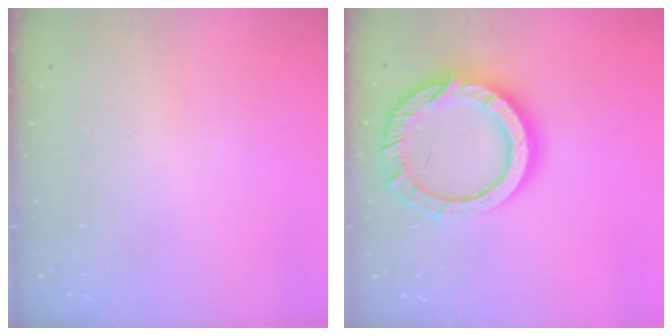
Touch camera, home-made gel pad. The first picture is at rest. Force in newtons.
{"total": 16.4, "press": 16.3, "slide": 1.6}